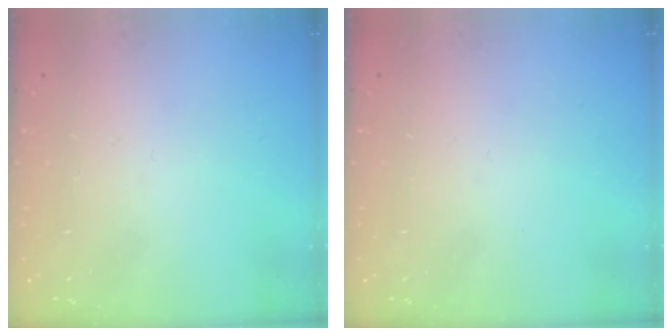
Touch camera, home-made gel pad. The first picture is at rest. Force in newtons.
{"total": 0.0}